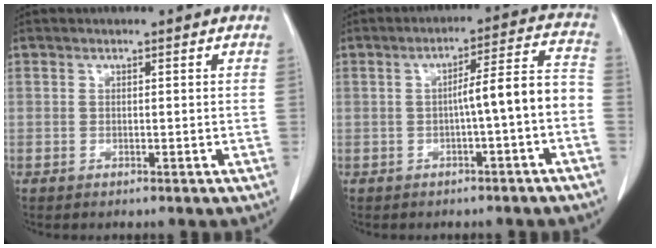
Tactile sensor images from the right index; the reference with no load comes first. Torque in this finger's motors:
{"motor_torque": [0.93, -0.44, 0.53, 0.12]}